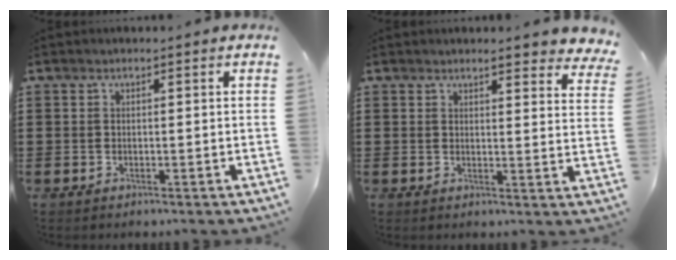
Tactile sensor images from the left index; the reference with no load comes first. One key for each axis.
{"total": 3.8, "fx": 3.5, "fy": 0.1, "fz": 1.5, "tx": -0.033, "ty": -0.016, "tz": 0.061}